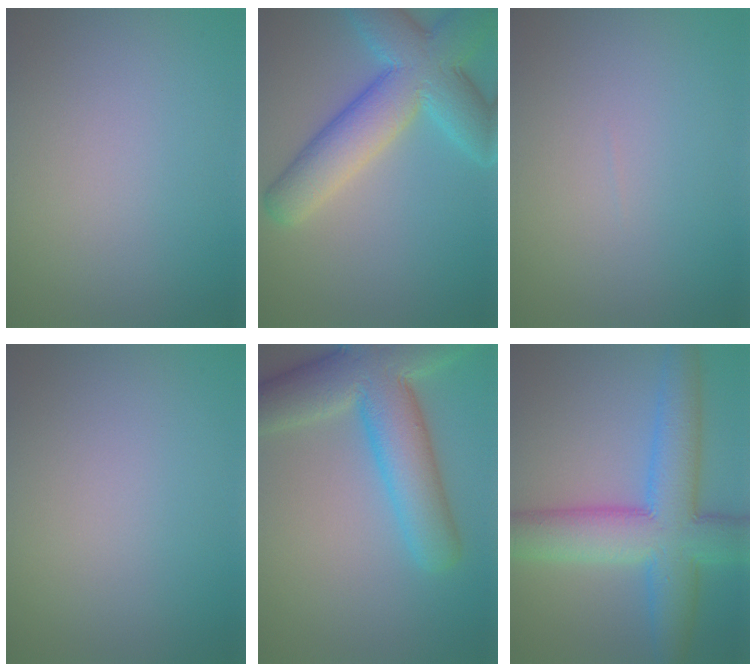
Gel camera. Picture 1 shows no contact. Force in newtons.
{"total": 9.0, "press": 9.0, "slide": 0.3}
{"total": 0.0}
{"total": 0.0}
{"total": 9.6, "press": 9.6, "slide": 0.6}
{"total": 10.2, "press": 10.2, "slide": 0.1}